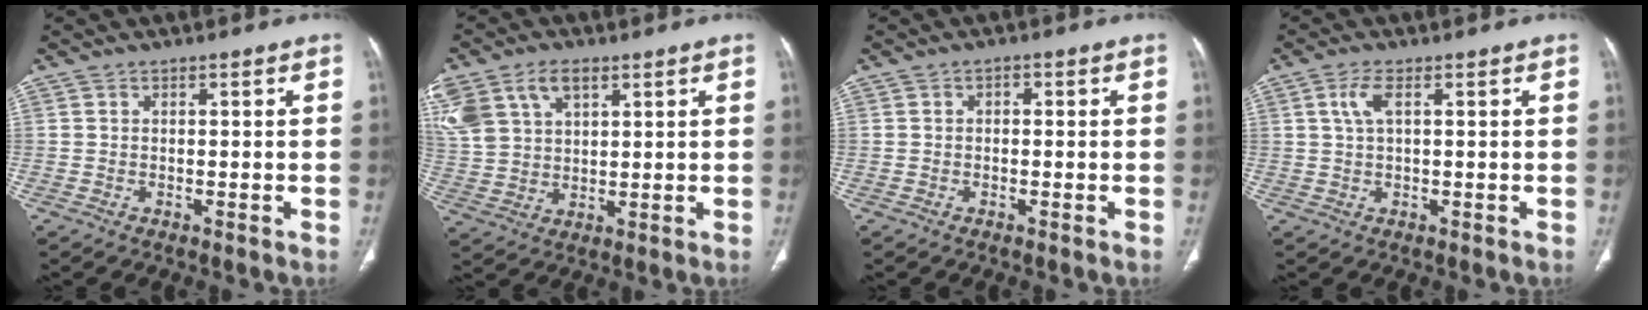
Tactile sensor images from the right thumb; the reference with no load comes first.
{"total": 16.5, "force": [7.9, 10.8, 9.7], "torque": [-0.231, 0.017, 0.159]}
{"total": 1.0, "force": [0.1, 0.7, 0.8], "torque": [-0.008, 0.006, -0.003]}
{"total": 3.3, "force": [1.1, 1.2, 2.9], "torque": [-0.073, 0.010, 0.025]}